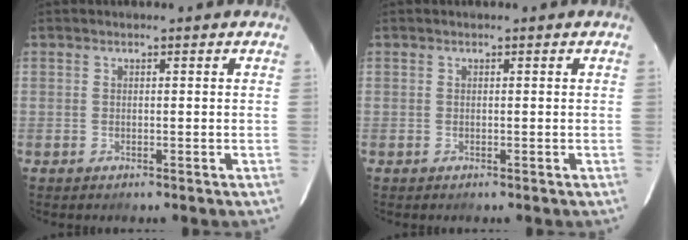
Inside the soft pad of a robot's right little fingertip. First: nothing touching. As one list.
[{"total": 0.0}]